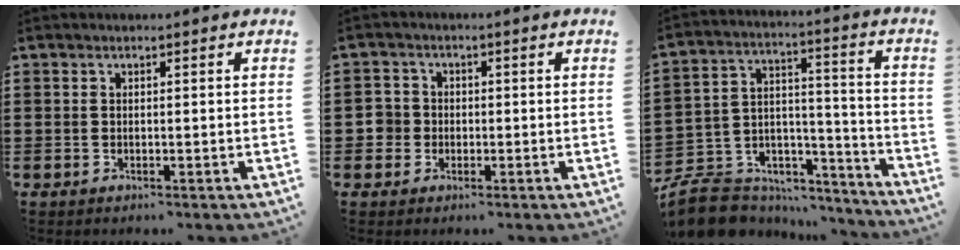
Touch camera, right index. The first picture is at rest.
{"total": 3.0, "force": [-0.7, 2.9, 0.5], "torque": [-0.023, 0.008, -0.016]}
{"total": 7.8, "force": [-6.4, 4.0, 1.6], "torque": [-0.052, -0.002, -0.123]}